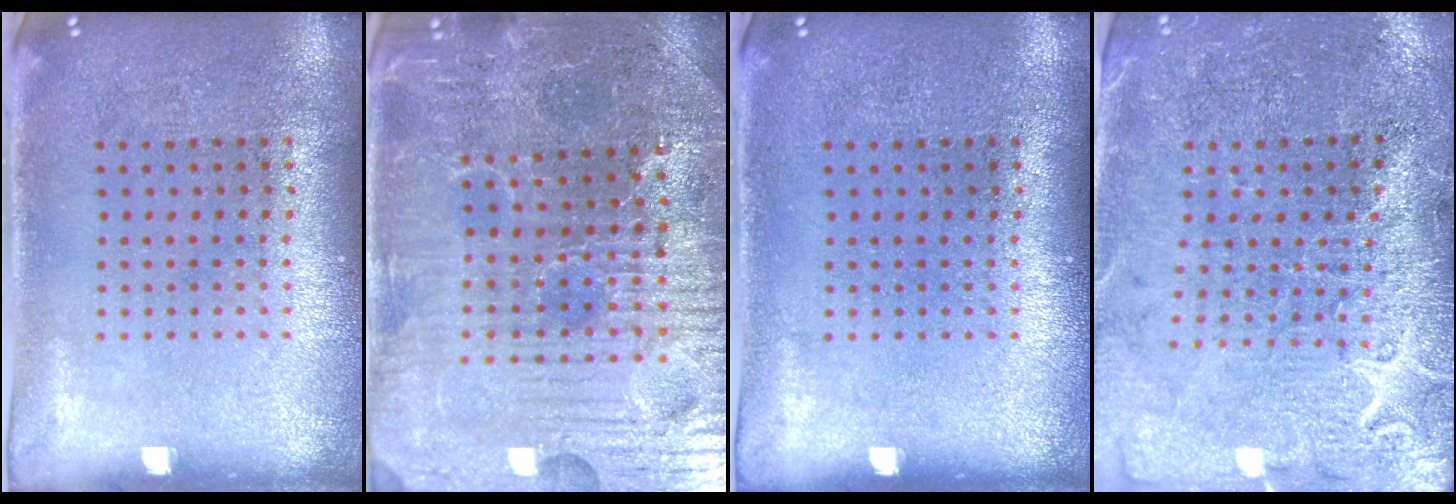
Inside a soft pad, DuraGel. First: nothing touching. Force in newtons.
{"total": 4.8, "press": 4.7, "slide": 1.0}
{"total": 0.0}
{"total": 3.1, "press": 3.1, "slide": 0.6}